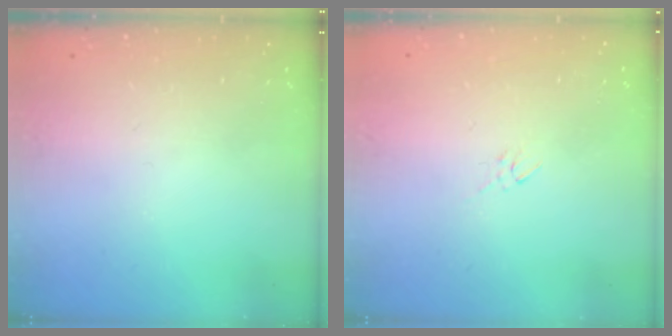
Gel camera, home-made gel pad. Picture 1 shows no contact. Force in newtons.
{"total": 2.2, "press": 2.1, "slide": 0.4}